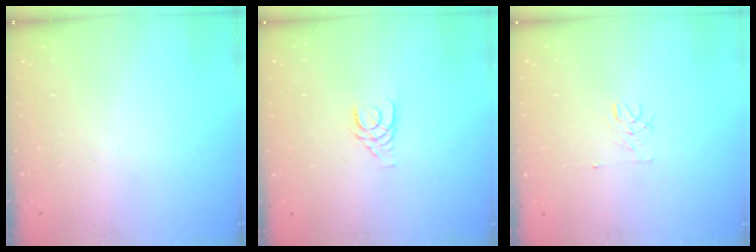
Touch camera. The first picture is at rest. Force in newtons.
{"total": 3.8, "press": 3.8, "slide": 0.4}
{"total": 3.5, "press": 3.5, "slide": 0.3}